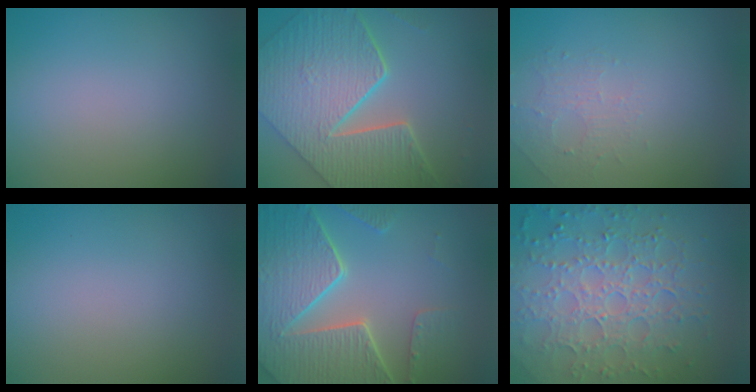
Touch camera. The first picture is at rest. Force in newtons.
{"total": 9.7, "press": 6.8, "slide": 7.0}
{"total": 1.4, "press": 0.7, "slide": 1.2}
{"total": 0.0}
{"total": 8.3, "press": 6.1, "slide": 5.6}
{"total": 7.3, "press": 5.2, "slide": 5.0}